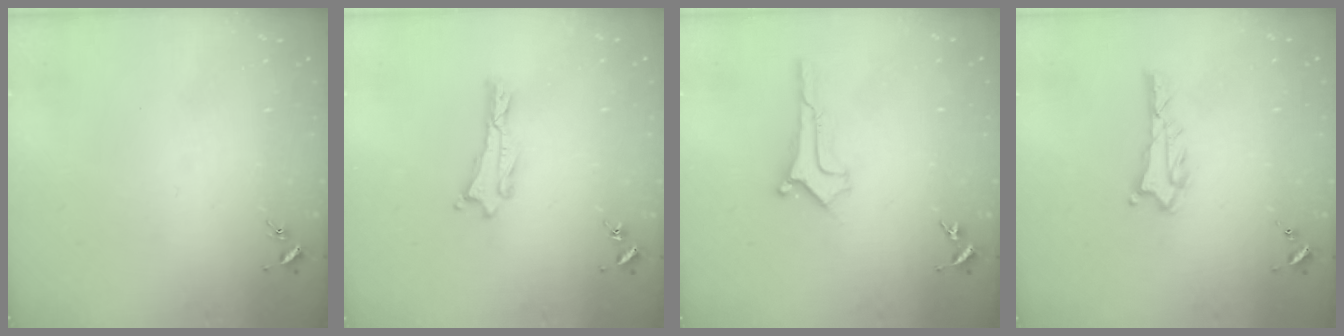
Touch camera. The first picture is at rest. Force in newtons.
{"total": 0.0}
{"total": 0.9, "press": 0.9, "slide": 0.1}
{"total": 0.7, "press": 0.7, "slide": 0.1}